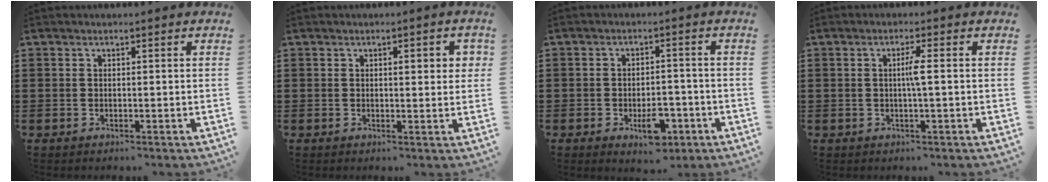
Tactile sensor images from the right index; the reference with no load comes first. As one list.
[{"total": 2.0, "force": [0.5, 0.6, 1.9], "torque": [-0.028, 0.004, 0.003]}, {"total": 5.7, "force": [-2.5, 2.8, 4.2], "torque": [-0.055, 0.007, -0.042]}, {"total": 2.6, "force": [0.0, -0.2, 2.6], "torque": [-0.049, -0.004, -0.003]}]